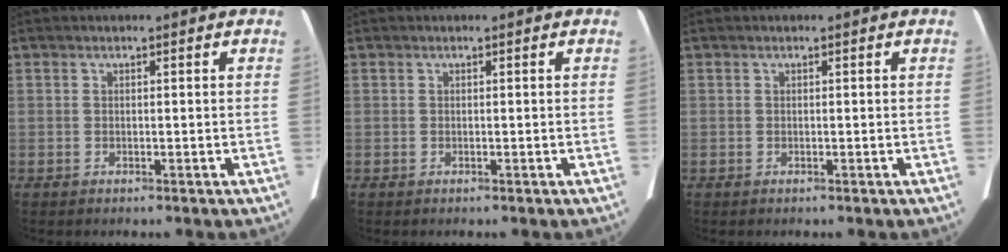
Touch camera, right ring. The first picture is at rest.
{"total": 0.0}
{"total": 0.0}